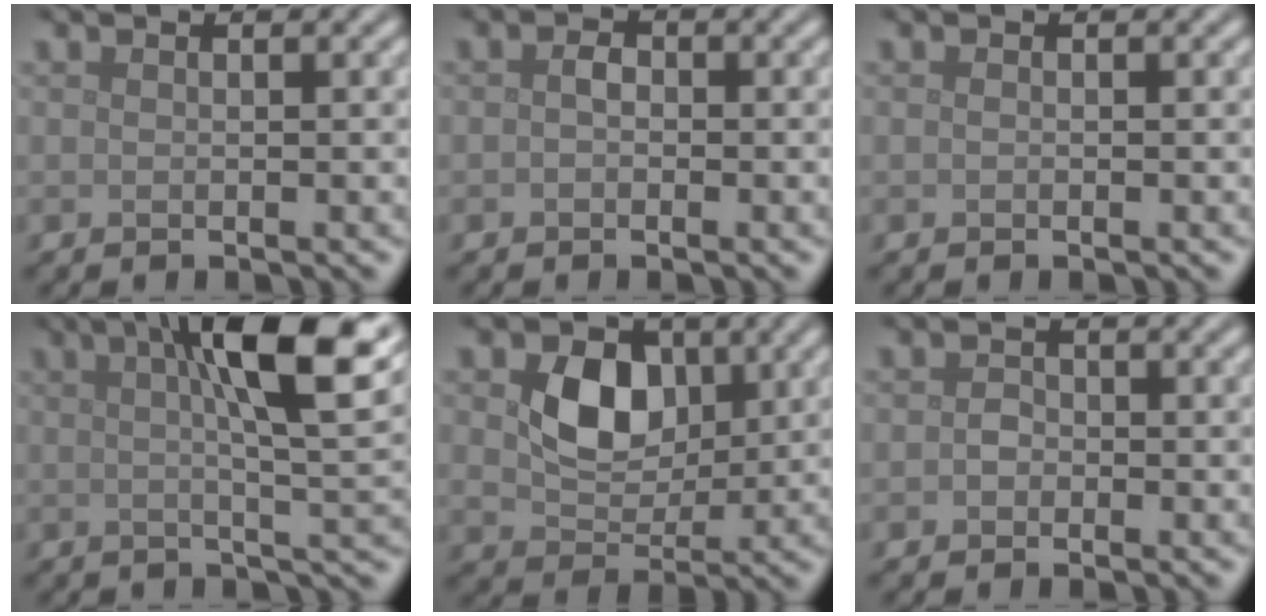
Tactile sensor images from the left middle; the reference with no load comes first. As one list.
[{"total": 1.1, "force": [-0.1, 0.7, 0.7], "torque": [-0.015, 0.001, -0.006]}, {"total": 0.0}, {"total": 10.9, "force": [3.5, 2.7, 9.9], "torque": [-0.117, 0.010, 0.045]}, {"total": 5.2, "force": [1.2, 3.9, 3.2], "torque": [-0.068, -0.008, 0.018]}, {"total": 1.0, "force": [-0.3, 0.8, 0.4], "torque": [-0.008, -0.001, -0.010]}]